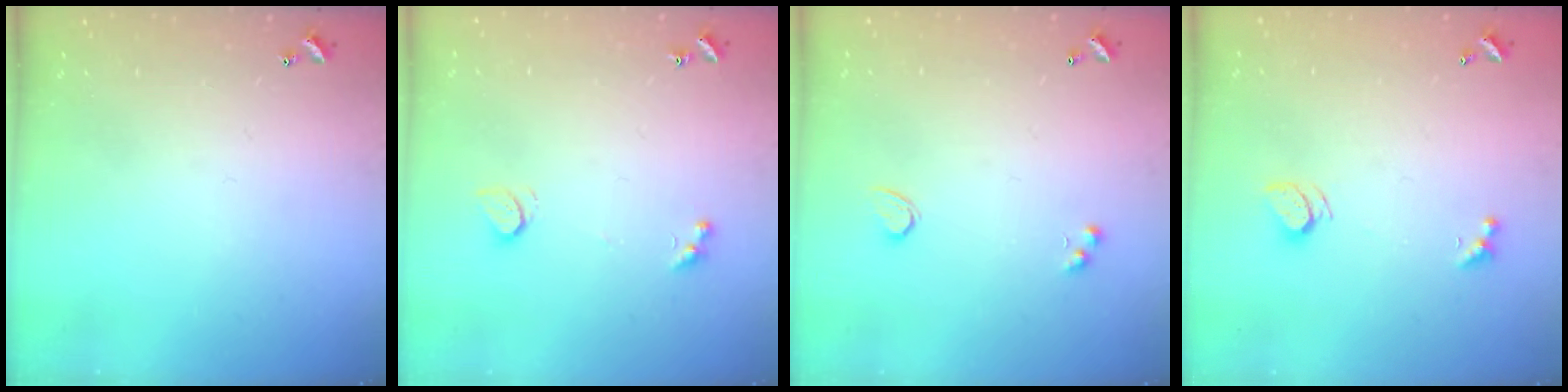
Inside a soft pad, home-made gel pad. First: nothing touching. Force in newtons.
{"total": 1.7, "press": 1.6, "slide": 0.6}
{"total": 1.8, "press": 1.3, "slide": 1.2}
{"total": 2.5, "press": 2.4, "slide": 0.7}